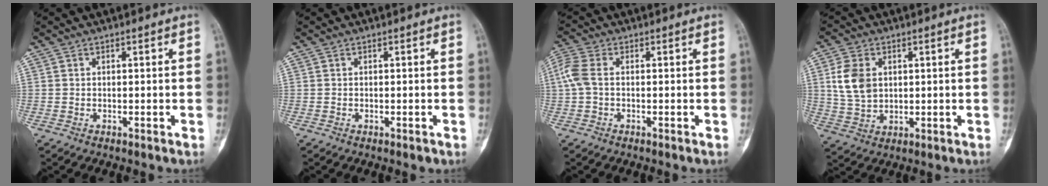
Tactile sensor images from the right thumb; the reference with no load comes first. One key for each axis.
{"total": 0.5, "fx": -0.3, "fy": 0.2, "fz": 0.4, "tx": -0.002, "ty": 0.000, "tz": -0.003}
{"total": 4.9, "fx": -0.2, "fy": 2.9, "fz": 3.9, "tx": -0.111, "ty": 0.016, "tz": -0.013}
{"total": 8.1, "fx": 1.7, "fy": 5.8, "fz": 5.4, "tx": -0.098, "ty": -0.003, "tz": 0.038}